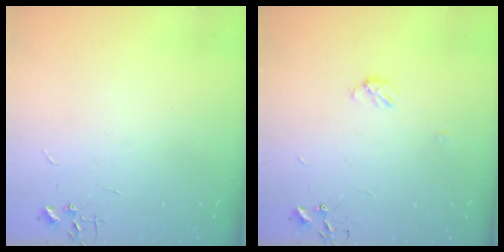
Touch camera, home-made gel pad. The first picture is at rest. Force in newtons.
{"total": 3.8, "press": 3.7, "slide": 0.4}